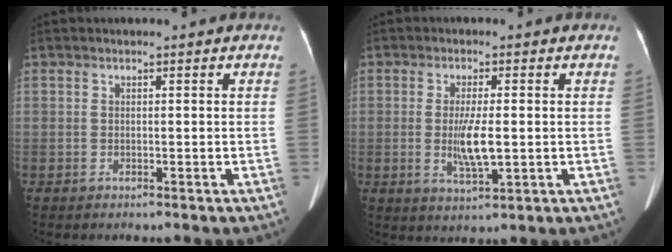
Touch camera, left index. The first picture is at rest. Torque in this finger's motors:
{"motor_torque": [1.30, 0.31, 0.65, 0.20]}